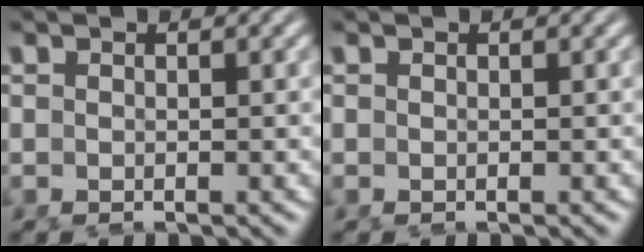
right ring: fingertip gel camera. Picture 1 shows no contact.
{"total": 0.0}